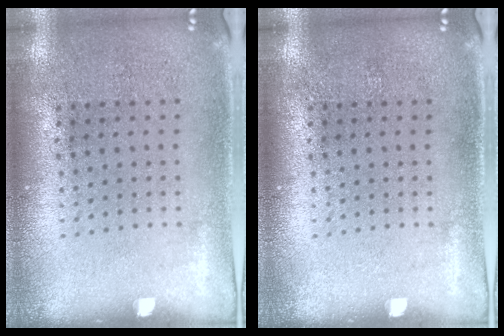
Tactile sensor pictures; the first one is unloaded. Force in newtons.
{"total": 0.0}